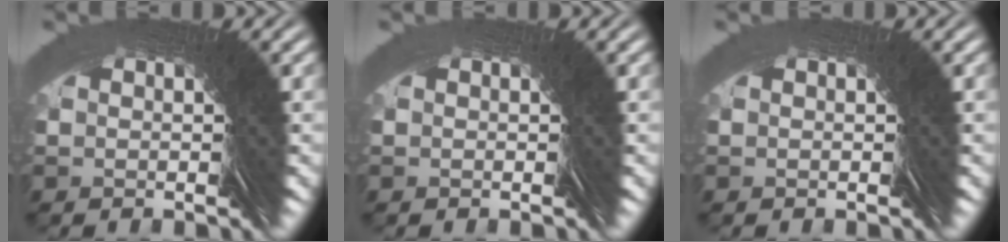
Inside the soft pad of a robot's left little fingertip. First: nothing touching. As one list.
[{"total": 0.0}, {"total": 0.0}]